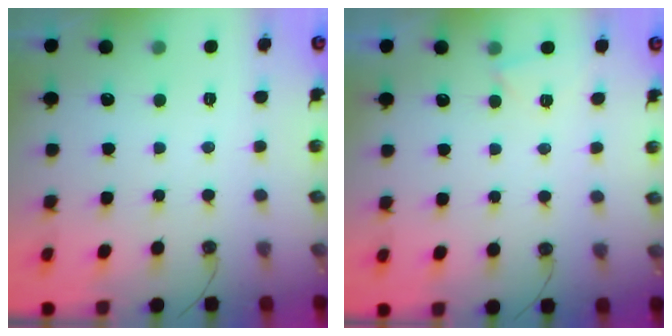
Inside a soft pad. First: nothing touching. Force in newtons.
{"total": 2.5, "press": 2.5, "slide": 0.4}